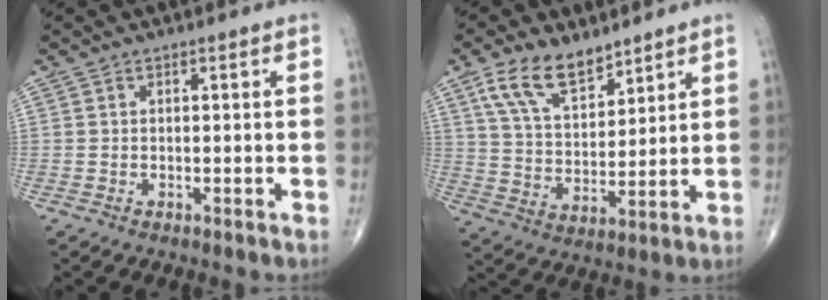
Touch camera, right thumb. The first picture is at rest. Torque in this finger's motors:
{"motor_torque": [-0.01, 0.18, 0.24, 0.21, 0.25]}